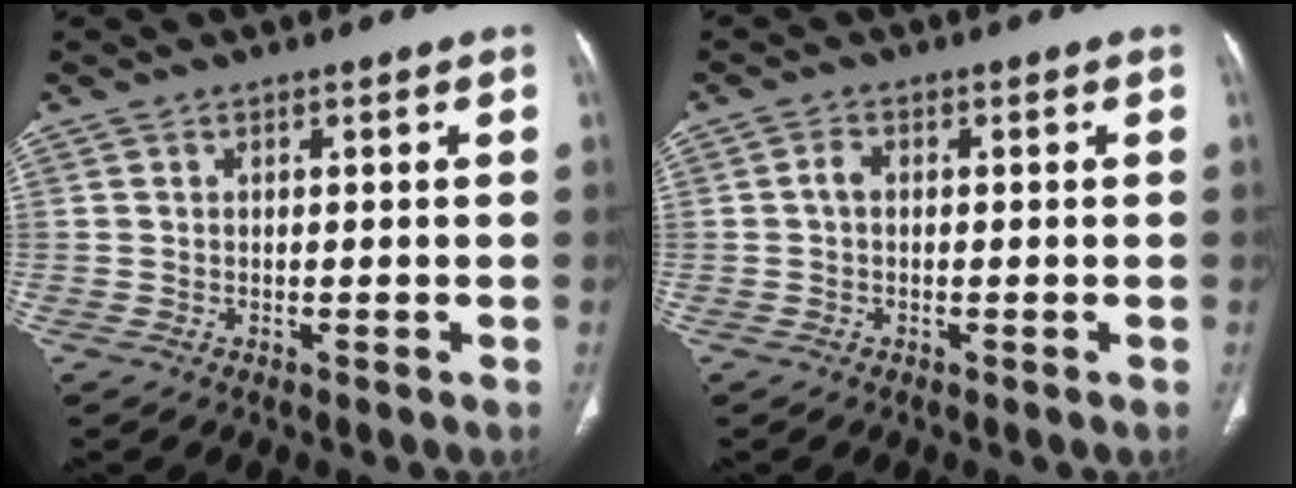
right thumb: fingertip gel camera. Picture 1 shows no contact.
{"total": 1.6, "force": [-0.1, 1.0, 1.2], "torque": [-0.020, 0.004, -0.007]}